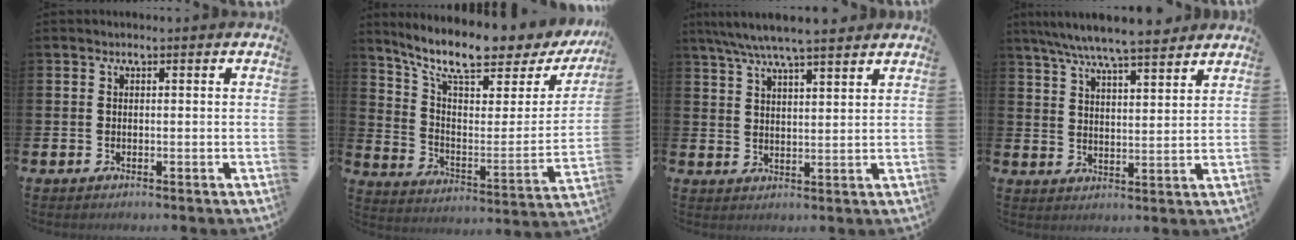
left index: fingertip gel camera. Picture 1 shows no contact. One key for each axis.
{"total": 10.3, "fx": 8.4, "fy": 2.4, "fz": 5.5, "tx": -0.131, "ty": -0.063, "tz": 0.141}
{"total": 6.7, "fx": 6.2, "fy": 0.5, "fz": 2.6, "tx": -0.064, "ty": -0.020, "tz": 0.110}
{"total": 7.5, "fx": 7.0, "fy": 0.6, "fz": 2.6, "tx": -0.078, "ty": -0.029, "tz": 0.126}